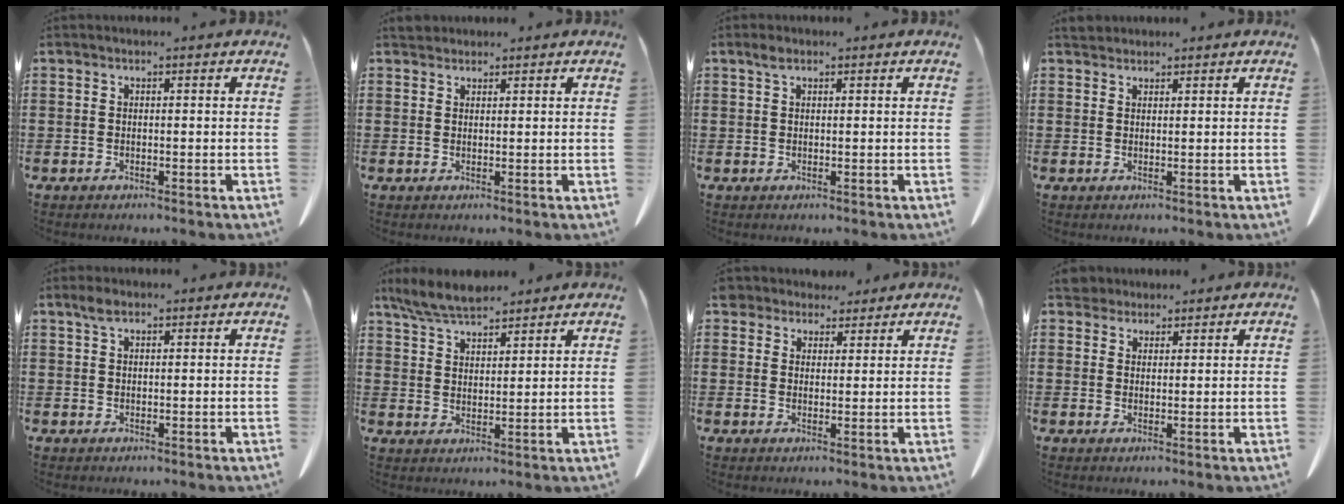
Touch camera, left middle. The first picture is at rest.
{"total": 1.8, "force": [1.7, 0.6, 0.3], "torque": [-0.012, 0.002, 0.035]}
{"total": 1.3, "force": [0.8, 0.6, 0.9], "torque": [-0.022, 0.001, 0.015]}
{"total": 1.7, "force": [1.5, 0.5, 0.3], "torque": [-0.012, 0.001, 0.032]}
{"total": 1.7, "force": [1.0, 0.8, 1.1], "torque": [-0.027, 0.002, 0.020]}
{"total": 6.1, "force": [5.5, 1.3, 2.4], "torque": [-0.064, -0.013, 0.104]}
{"total": 4.2, "force": [3.7, 1.8, 0.6], "torque": [-0.019, -0.004, 0.071]}
{"total": 3.2, "force": [2.9, 1.2, 0.4], "torque": [-0.010, -0.004, 0.057]}